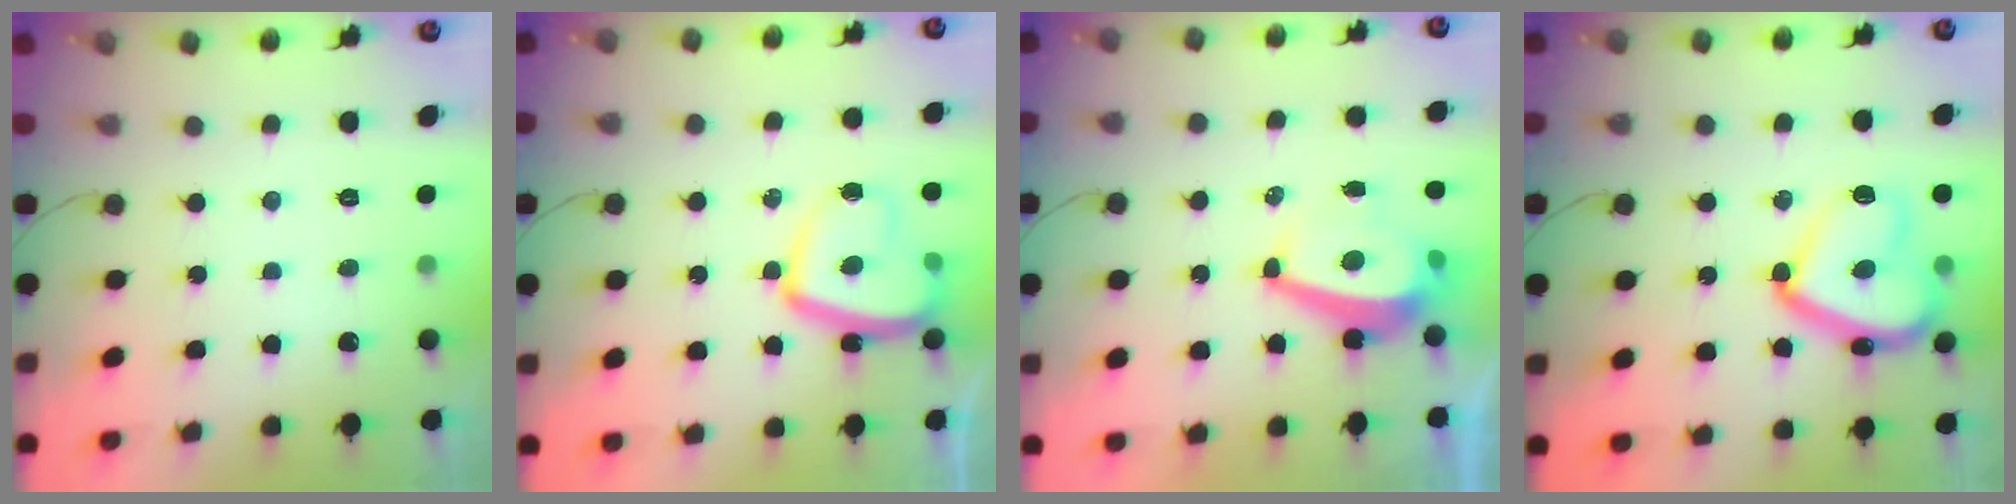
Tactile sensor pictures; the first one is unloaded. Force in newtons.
{"total": 12.5, "press": 12.5, "slide": 1.2}
{"total": 7.8, "press": 7.7, "slide": 1.1}
{"total": 17.5, "press": 17.4, "slide": 1.3}